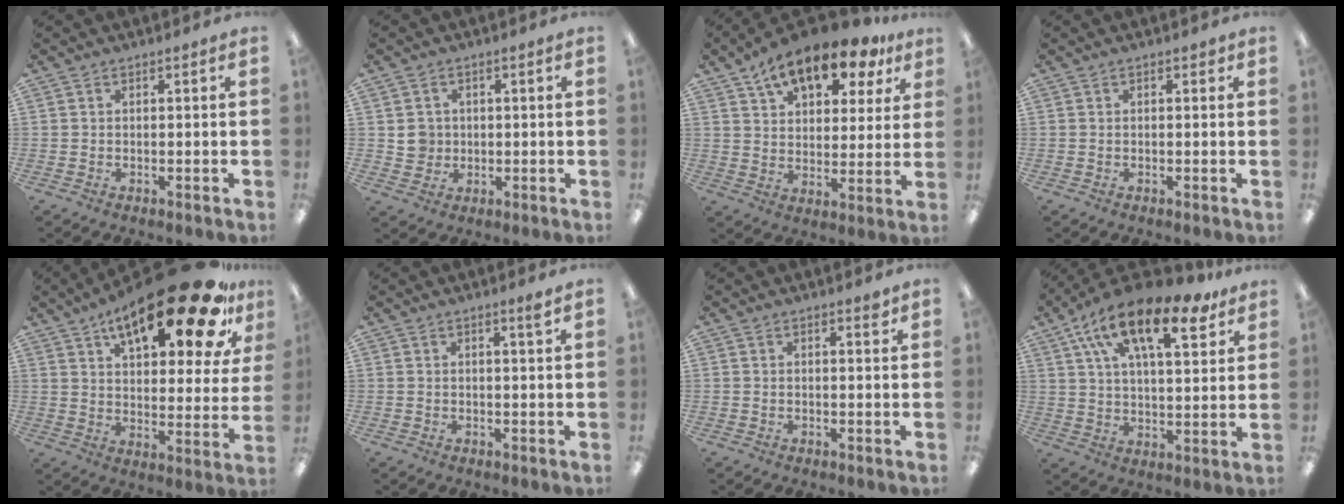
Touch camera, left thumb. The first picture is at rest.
{"total": 4.3, "force": [0.7, 4.2, 0.7], "torque": [0.000, 0.000, 0.009]}
{"total": 13.6, "force": [10.5, 5.7, 6.5], "torque": [-0.108, -0.059, 0.185]}
{"total": 0.9, "force": [0.4, 0.6, 0.5], "torque": [-0.002, 0.000, 0.004]}
{"total": 24.5, "force": [15.2, 8.1, 17.3], "torque": [-0.253, -0.092, 0.243]}
{"total": 1.7, "force": [1.3, 0.0, 1.2], "torque": [-0.019, -0.004, 0.020]}
{"total": 1.2, "force": [0.9, 0.4, 0.7], "torque": [0.002, -0.006, 0.013]}
{"total": 18.8, "force": [11.0, 7.6, 13.2], "torque": [-0.218, -0.048, 0.182]}